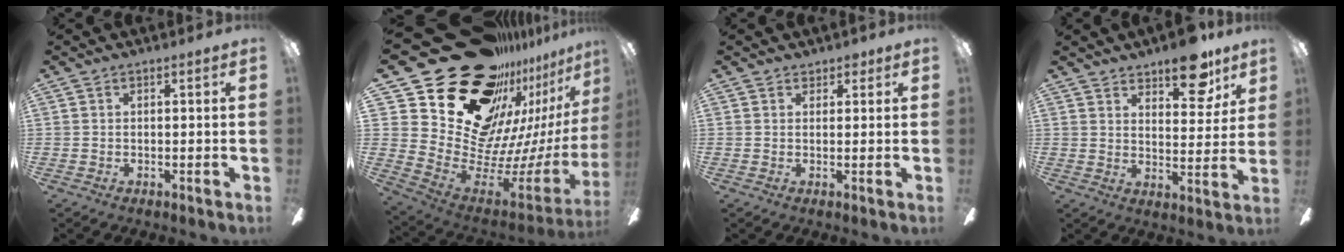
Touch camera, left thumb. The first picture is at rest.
{"total": 31.5, "force": [18.8, 17.9, 17.9], "torque": [-0.278, -0.178, 0.386]}
{"total": 1.8, "force": [1.3, 1.2, 0.3], "torque": [0.010, -0.004, 0.021]}
{"total": 11.4, "force": [8.7, 4.5, 5.7], "torque": [-0.054, -0.053, 0.148]}